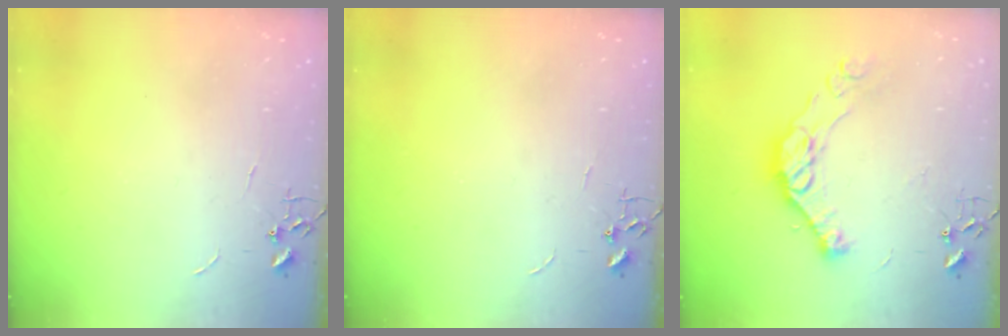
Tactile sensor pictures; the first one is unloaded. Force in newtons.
{"total": 0.0}
{"total": 14.1, "press": 14.0, "slide": 1.3}